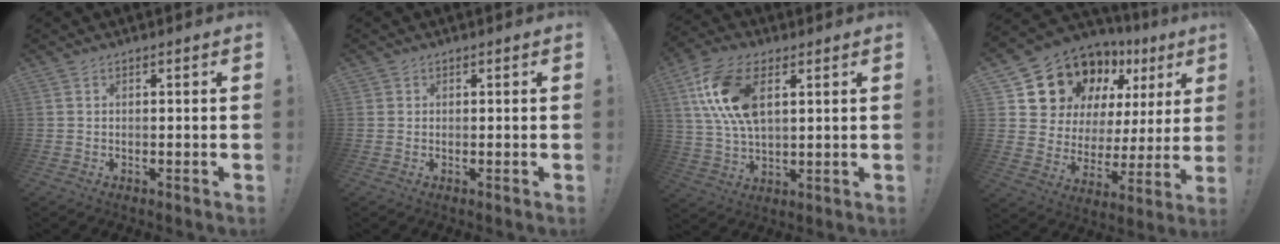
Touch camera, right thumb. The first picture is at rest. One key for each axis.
{"total": 0.7, "fx": 0.4, "fy": 0.6, "fz": 0.1, "tx": -0.007, "ty": 0.002, "tz": 0.009}
{"total": 15.2, "fx": 5.2, "fy": 8.3, "fz": 11.6, "tx": -0.242, "ty": -0.008, "tz": 0.097}
{"total": 16.3, "fx": 11.6, "fy": 9.7, "fz": 6.2, "tx": -0.099, "ty": -0.088, "tz": 0.229}